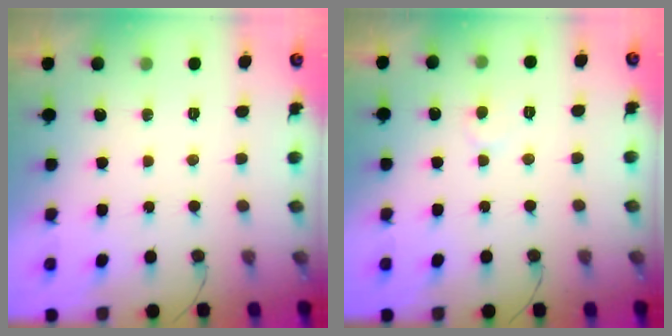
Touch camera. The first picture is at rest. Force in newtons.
{"total": 4.2, "press": 4.2, "slide": 0.4}